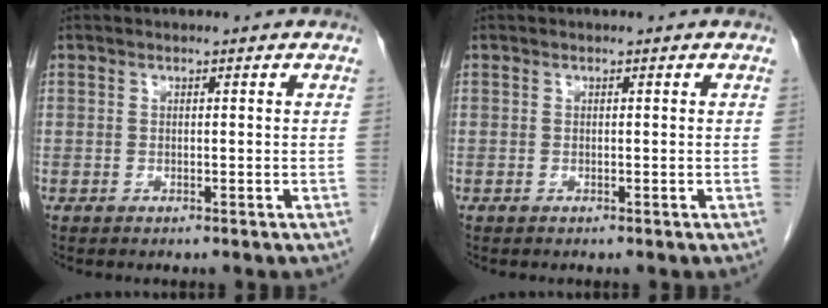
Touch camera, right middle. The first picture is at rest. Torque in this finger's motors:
{"motor_torque": [0.06, 0.03, 0.05, 0.01]}